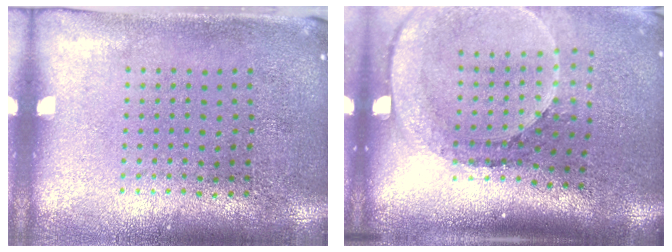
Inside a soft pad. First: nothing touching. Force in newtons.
{"total": 2.6, "press": 1.8, "slide": 1.9}